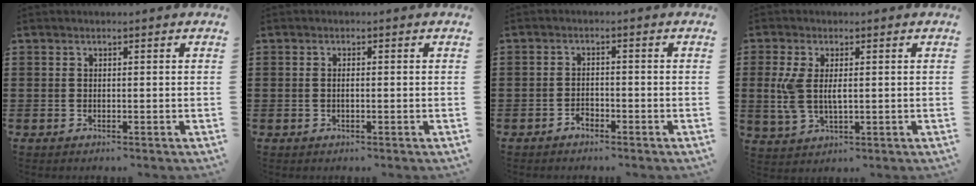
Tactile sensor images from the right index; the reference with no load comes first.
{"total": 0.9, "force": [-0.1, 0.2, 0.9], "torque": [-0.017, -0.002, -0.002]}
{"total": 1.5, "force": [-1.4, 0.7, 0.3], "torque": [-0.011, 0.001, -0.029]}
{"total": 5.5, "force": [0.5, 2.6, 4.8], "torque": [-0.118, 0.001, 0.002]}